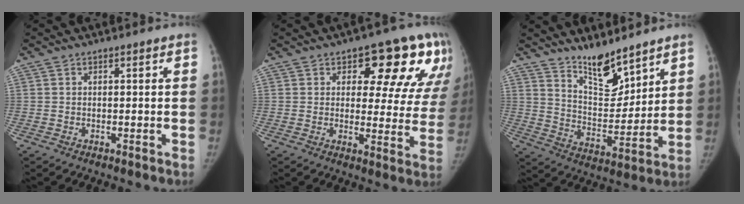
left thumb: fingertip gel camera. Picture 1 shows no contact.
{"total": 16.3, "force": [8.5, 8.2, 11.2], "torque": [-0.072, -0.032, 0.100]}
{"total": 11.3, "force": [9.1, 3.7, 5.4], "torque": [-0.063, -0.081, 0.171]}